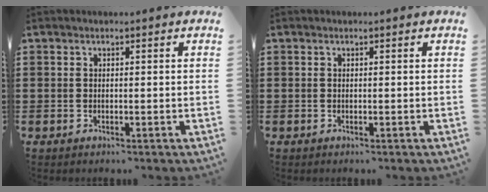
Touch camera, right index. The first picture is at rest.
{"total": 0.0}